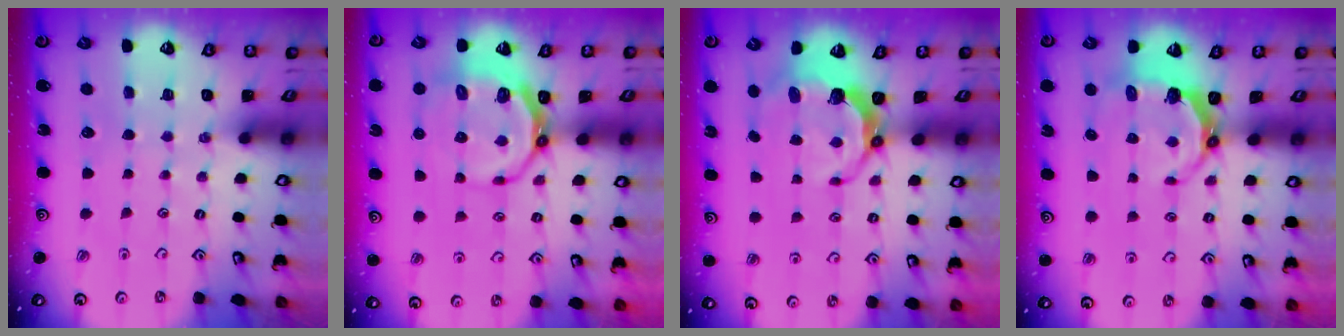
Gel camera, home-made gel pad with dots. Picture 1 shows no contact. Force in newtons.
{"total": 10.0, "press": 9.2, "slide": 3.8}
{"total": 7.1, "press": 5.7, "slide": 4.2}
{"total": 6.0, "press": 4.6, "slide": 3.9}